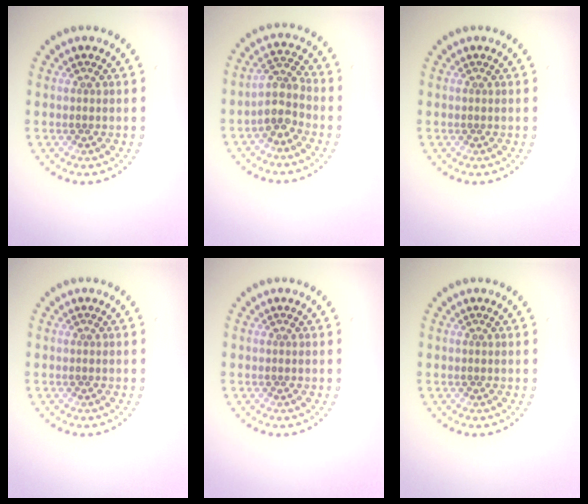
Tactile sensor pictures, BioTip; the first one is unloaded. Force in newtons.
{"total": 3.2, "press": 2.5, "slide": 2.0}
{"total": 0.0}
{"total": 0.0}
{"total": 0.0}
{"total": 0.0}